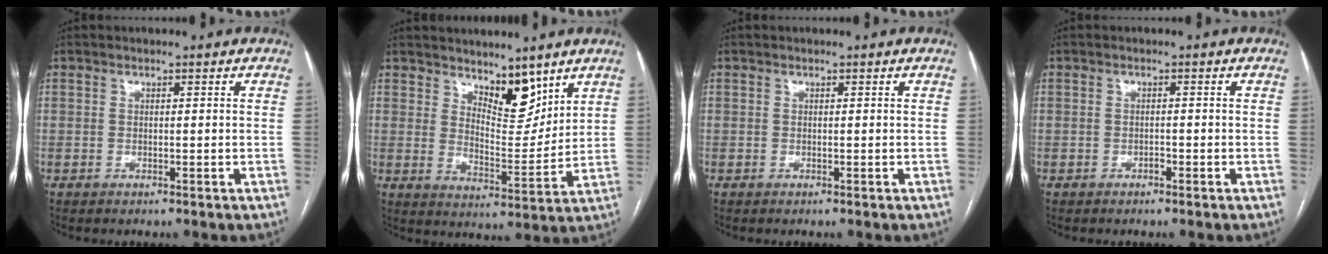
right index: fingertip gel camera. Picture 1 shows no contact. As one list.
[{"total": 7.5, "force": [5.6, 2.9, 4.1], "torque": [-0.061, -0.011, 0.100]}, {"total": 0.0}, {"total": 0.8, "force": [-0.5, 0.4, 0.4], "torque": [-0.009, 0.002, -0.009]}]